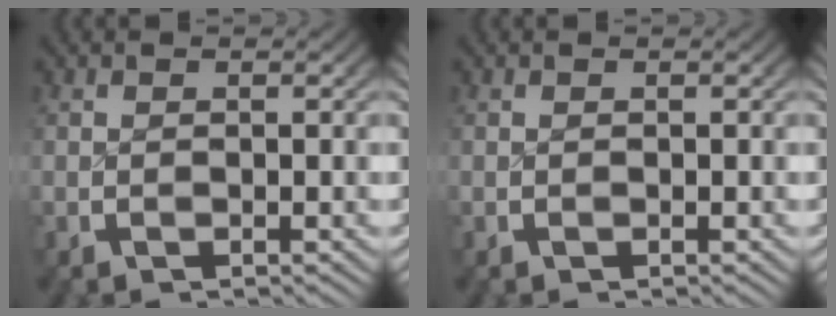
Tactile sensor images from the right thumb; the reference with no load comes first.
{"total": 0.0}